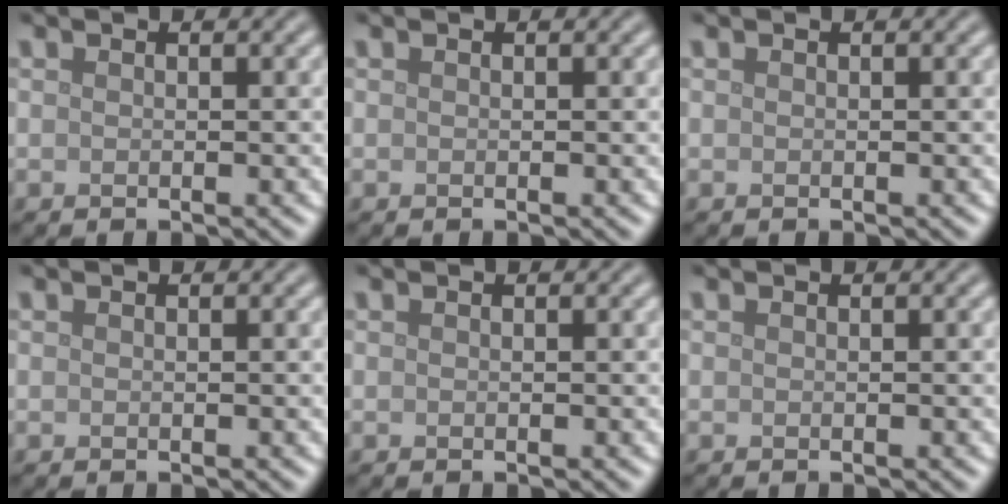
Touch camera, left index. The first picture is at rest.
{"total": 0.0}
{"total": 0.0}
{"total": 0.0}
{"total": 0.0}
{"total": 0.0}